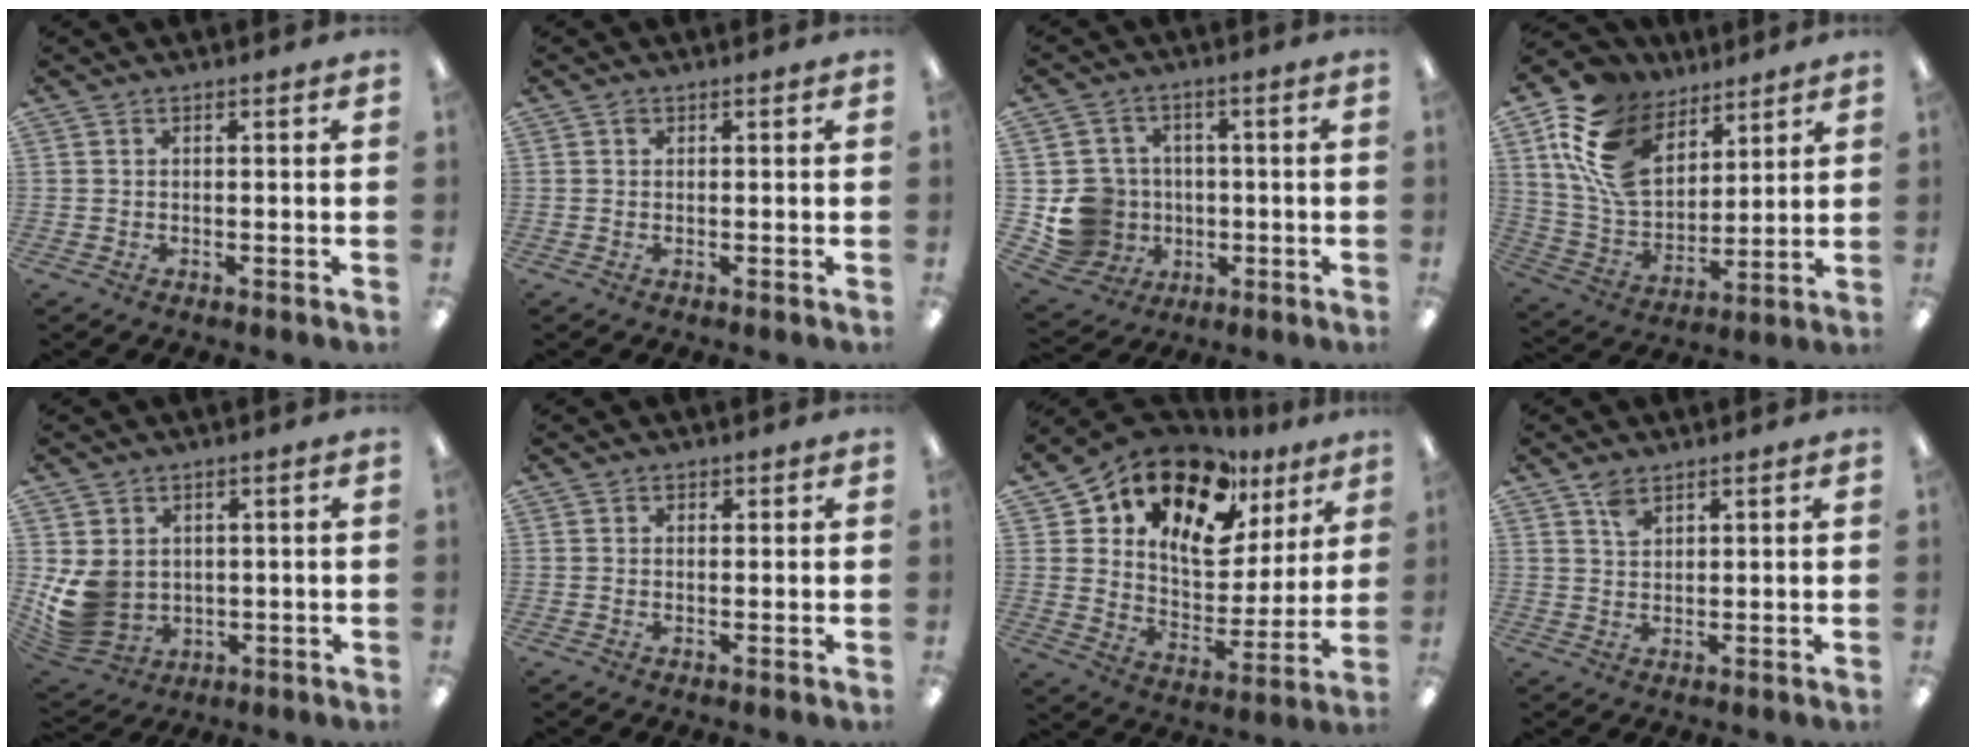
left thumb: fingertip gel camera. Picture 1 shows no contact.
{"total": 0.7, "force": [0.3, 0.5, 0.3], "torque": [-0.006, 0.005, 0.005]}
{"total": 10.4, "force": [-1.3, 10.1, 2.1], "torque": [-0.069, 0.016, -0.008]}
{"total": 17.1, "force": [9.0, 11.3, 9.2], "torque": [-0.204, -0.029, 0.174]}
{"total": 9.7, "force": [0.4, 8.6, 4.5], "torque": [-0.114, -0.008, 0.014]}
{"total": 1.0, "force": [0.5, 0.9, 0.1], "torque": [0.006, 0.000, 0.006]}
{"total": 18.3, "force": [12.7, 9.6, 9.1], "torque": [-0.159, -0.084, 0.223]}
{"total": 3.2, "force": [2.4, 1.6, 1.4], "torque": [-0.026, -0.006, 0.044]}